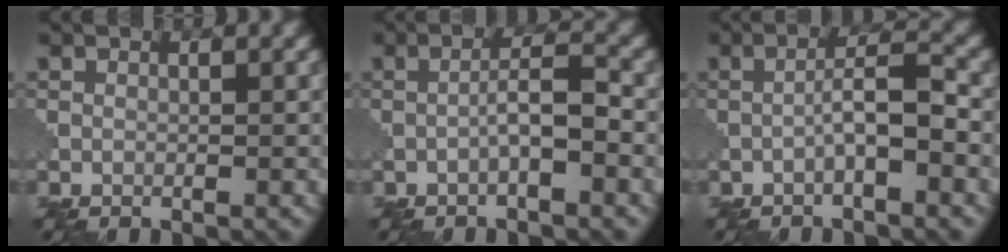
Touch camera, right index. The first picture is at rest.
{"total": 2.7, "force": [-1.0, 0.4, 2.5], "torque": [-0.045, 0.012, -0.022]}
{"total": 3.3, "force": [-1.2, 0.5, 3.0], "torque": [-0.054, 0.014, -0.026]}